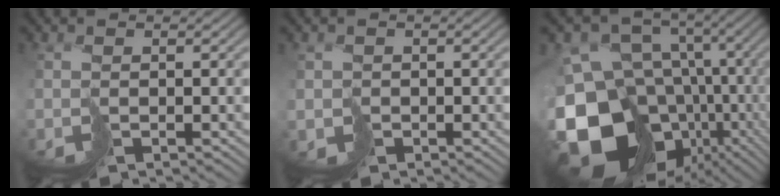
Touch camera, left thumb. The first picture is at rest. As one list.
[{"total": 1.4, "force": [-0.6, 1.3, 0.0], "torque": [-0.004, -0.005, -0.014]}, {"total": 17.6, "force": [-5.2, 13.6, 9.8], "torque": [-0.232, -0.031, -0.048]}]